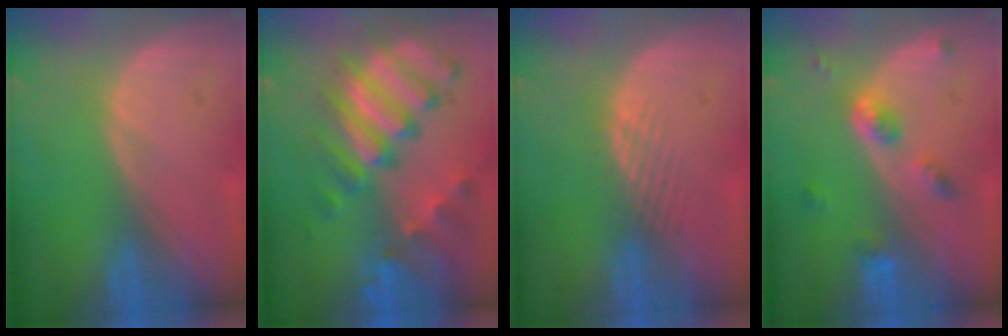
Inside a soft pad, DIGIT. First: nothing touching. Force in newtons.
{"total": 11.7, "press": 10.0, "slide": 6.0}
{"total": 2.9, "press": 2.3, "slide": 1.8}
{"total": 4.8, "press": 4.4, "slide": 1.8}